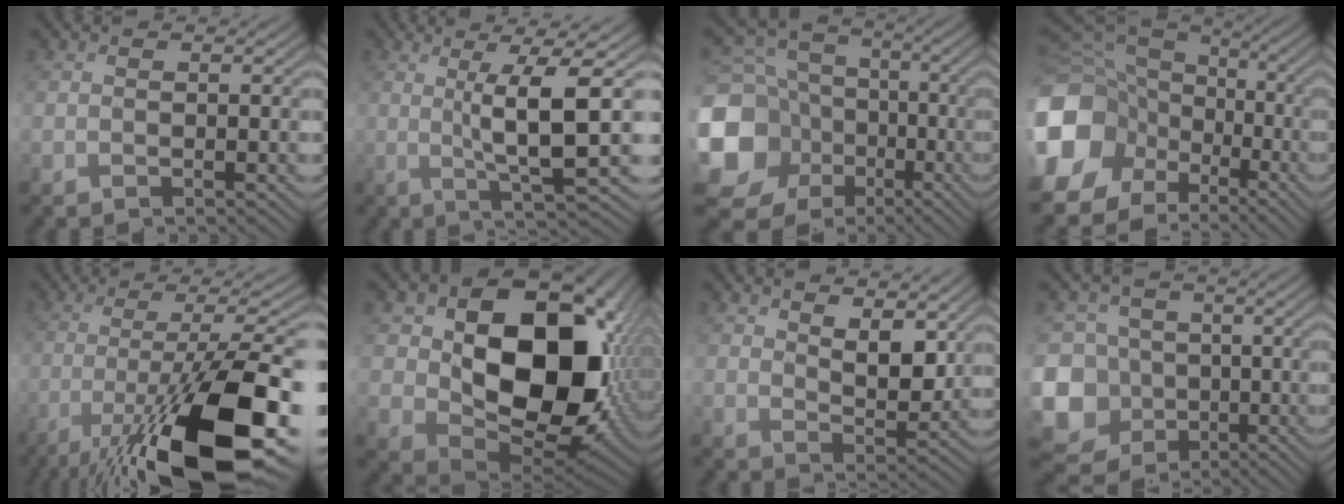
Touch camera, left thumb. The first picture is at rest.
{"total": 8.3, "force": [1.0, 1.1, 8.2], "torque": [-0.145, 0.009, 0.019]}
{"total": 19.5, "force": [-4.0, 17.2, 8.2], "torque": [-0.254, -0.032, -0.079]}
{"total": 20.5, "force": [-6.0, 17.2, 9.3], "torque": [-0.256, -0.045, -0.115]}
{"total": 18.9, "force": [-9.4, 4.6, 15.8], "torque": [-0.240, -0.010, -0.161]}
{"total": 19.9, "force": [3.2, 14.0, 13.8], "torque": [-0.236, -0.045, 0.093]}
{"total": 5.8, "force": [3.4, 2.8, 3.8], "torque": [-0.081, -0.011, 0.059]}
{"total": 15.7, "force": [-4.5, 14.3, 4.8], "torque": [-0.183, -0.012, -0.086]}